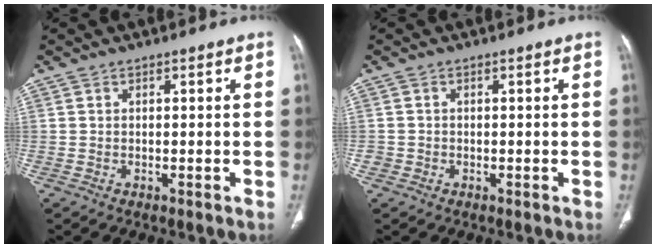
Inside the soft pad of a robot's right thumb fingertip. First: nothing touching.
{"total": 1.0, "force": [-0.3, 0.9, 0.1], "torque": [0.002, 0.005, -0.006]}